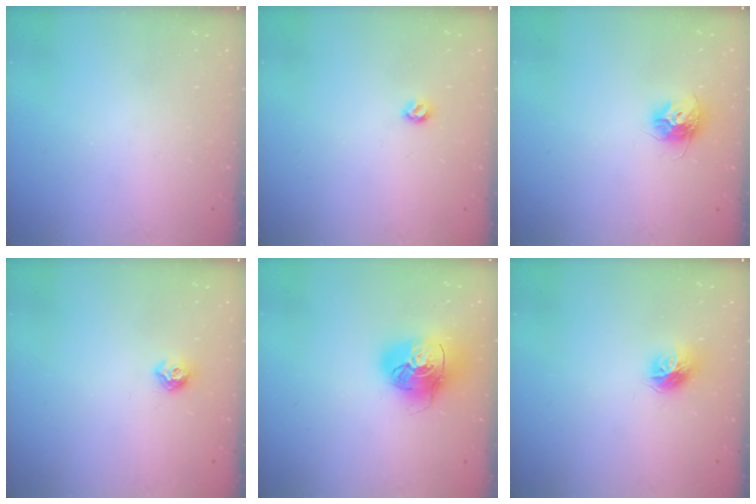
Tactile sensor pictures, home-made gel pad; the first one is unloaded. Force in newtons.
{"total": 5.3, "press": 5.3, "slide": 0.7}
{"total": 9.8, "press": 9.8, "slide": 0.3}
{"total": 7.3, "press": 7.2, "slide": 0.9}
{"total": 16.2, "press": 16.1, "slide": 2.0}
{"total": 9.4, "press": 9.4, "slide": 0.5}